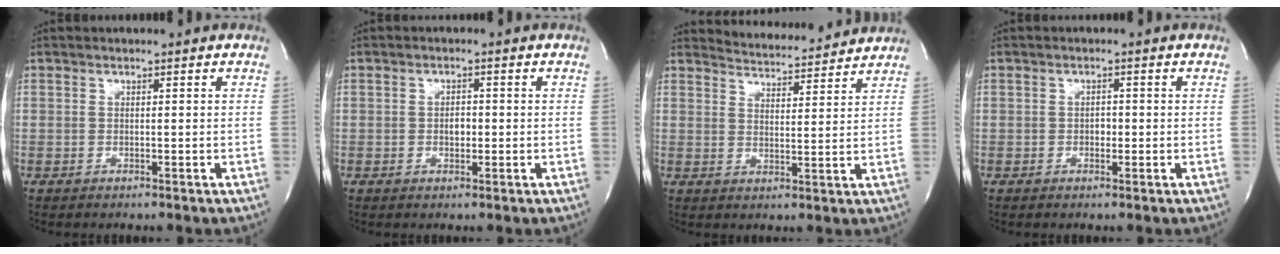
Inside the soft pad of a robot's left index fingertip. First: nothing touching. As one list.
[{"total": 1.8, "force": [-0.2, 1.1, 1.4], "torque": [-0.024, 0.003, -0.002]}, {"total": 8.6, "force": [8.5, 0.4, 0.5], "torque": [-0.020, 0.004, 0.118]}, {"total": 1.1, "force": [-0.2, 0.8, 0.8], "torque": [-0.013, 0.003, -0.004]}]